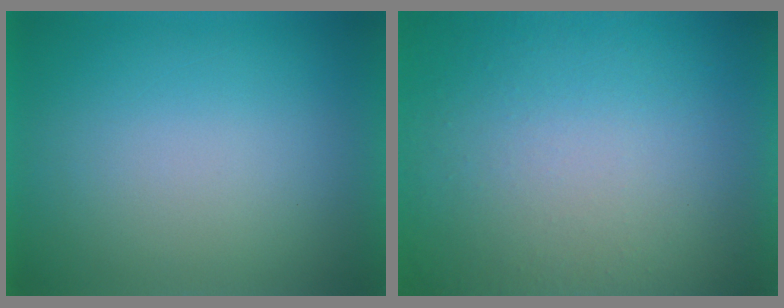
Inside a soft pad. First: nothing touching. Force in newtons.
{"total": 9.5}